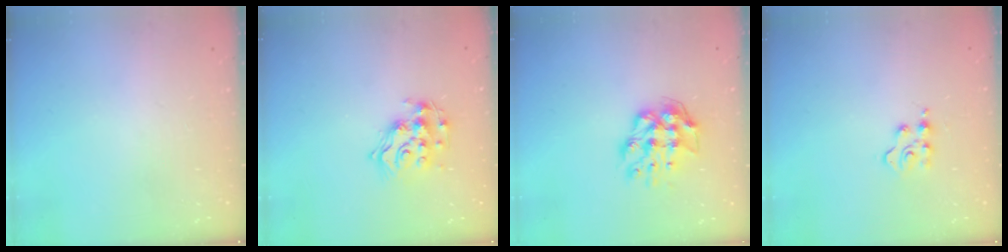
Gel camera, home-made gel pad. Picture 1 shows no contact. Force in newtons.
{"total": 12.6, "press": 12.6, "slide": 0.9}
{"total": 10.0, "press": 10.0, "slide": 1.0}
{"total": 3.7, "press": 3.6, "slide": 0.6}